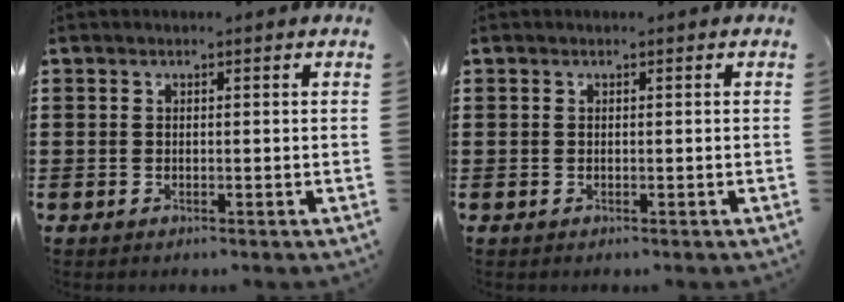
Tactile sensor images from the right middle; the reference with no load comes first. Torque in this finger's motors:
{"motor_torque": [0.00, 0.00, 0.00, 0.00]}